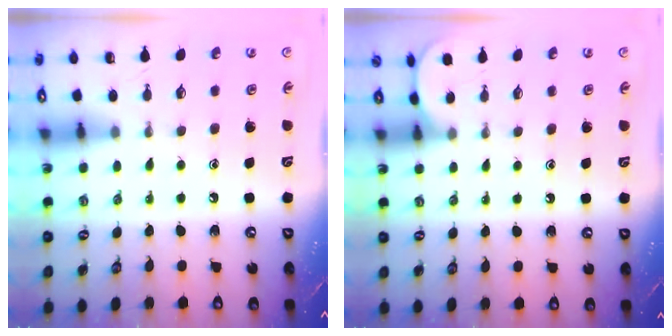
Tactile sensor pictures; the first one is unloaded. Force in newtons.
{"total": 0.9, "press": 0.9, "slide": 0.2}